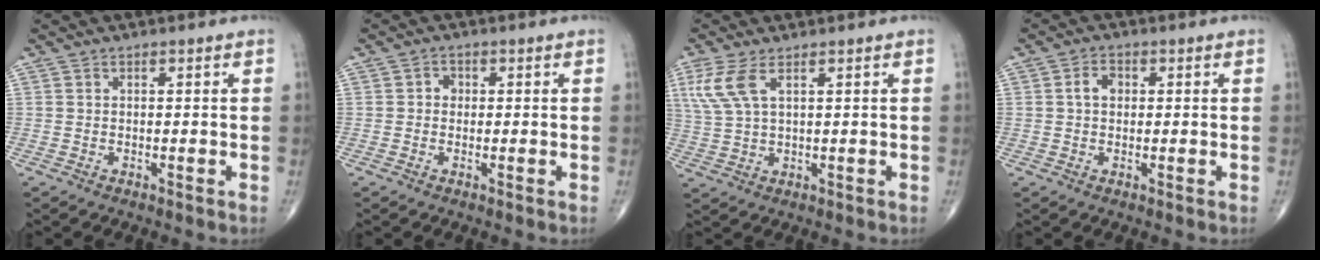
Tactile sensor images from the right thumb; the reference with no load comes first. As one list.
[{"total": 1.8, "force": [0.1, 1.6, 0.8], "torque": [-0.002, 0.004, -0.003]}, {"total": 6.2, "force": [2.8, 2.2, 5.1], "torque": [-0.134, 0.000, 0.067]}, {"total": 3.2, "force": [0.5, 2.2, 2.2], "torque": [-0.035, 0.010, 0.006]}]